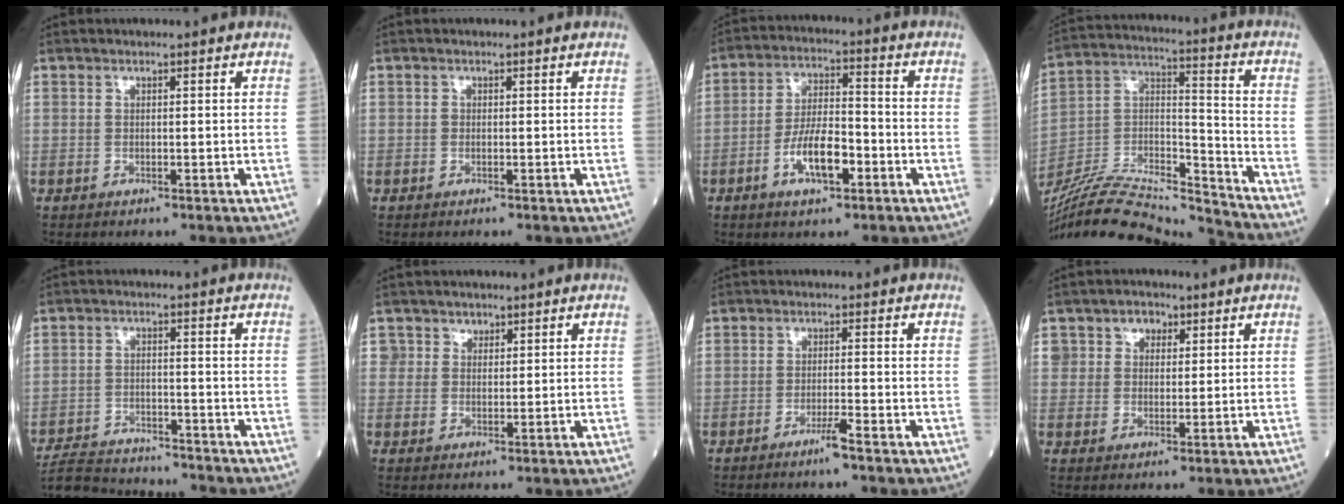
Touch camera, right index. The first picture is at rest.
{"total": 0.0}
{"total": 8.4, "force": [-3.5, 2.8, 7.1], "torque": [-0.139, 0.006, -0.064]}
{"total": 22.4, "force": [-21.5, 1.2, 6.4], "torque": [-0.145, 0.013, -0.364]}
{"total": 10.9, "force": [-10.5, 1.9, 2.3], "torque": [-0.045, 0.007, -0.164]}
{"total": 2.8, "force": [1.6, 2.3, 0.0], "torque": [0.017, -0.004, 0.021]}
{"total": 2.6, "force": [-1.8, -0.5, 1.8], "torque": [-0.038, -0.004, -0.035]}
{"total": 4.2, "force": [2.0, 3.4, 1.6], "torque": [-0.020, 0.007, 0.035]}